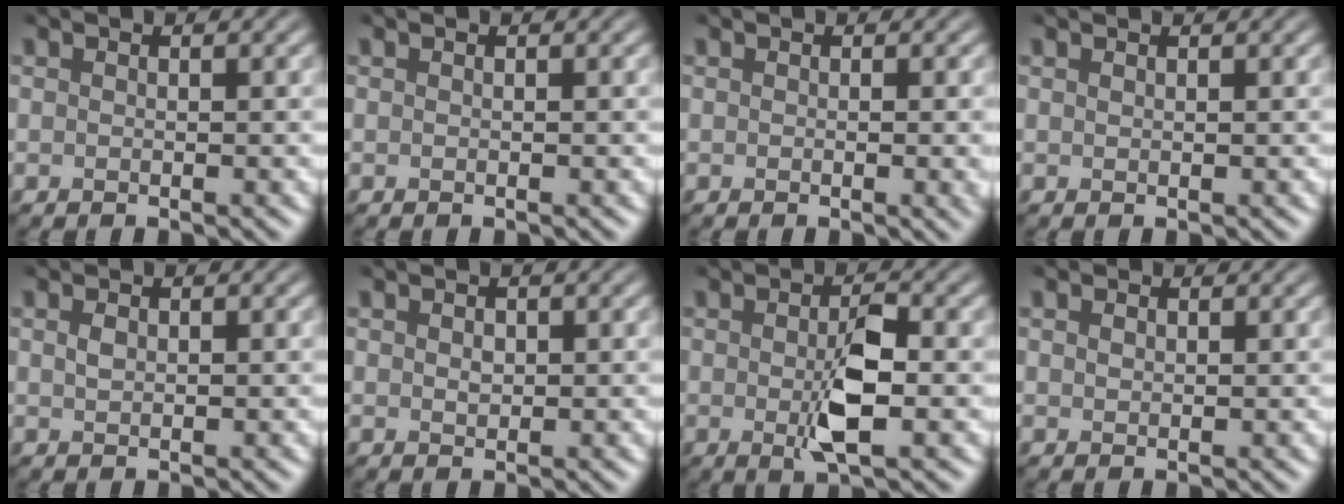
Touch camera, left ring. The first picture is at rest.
{"total": 0.0}
{"total": 2.6, "force": [0.0, 0.9, 2.5], "torque": [-0.019, 0.003, -0.004]}
{"total": 0.5, "force": [0.5, 0.0, 0.0], "torque": [-0.001, 0.001, 0.005]}
{"total": 0.7, "force": [0.1, 0.5, 0.4], "torque": [-0.015, 0.002, 0.003]}
{"total": 0.7, "force": [0.0, 0.6, 0.3], "torque": [-0.010, 0.000, 0.003]}
{"total": 4.0, "force": [-0.7, 1.4, 3.7], "torque": [-0.070, -0.001, -0.013]}
{"total": 0.6, "force": [0.4, 0.5, 0.0], "torque": [-0.003, 0.002, 0.006]}